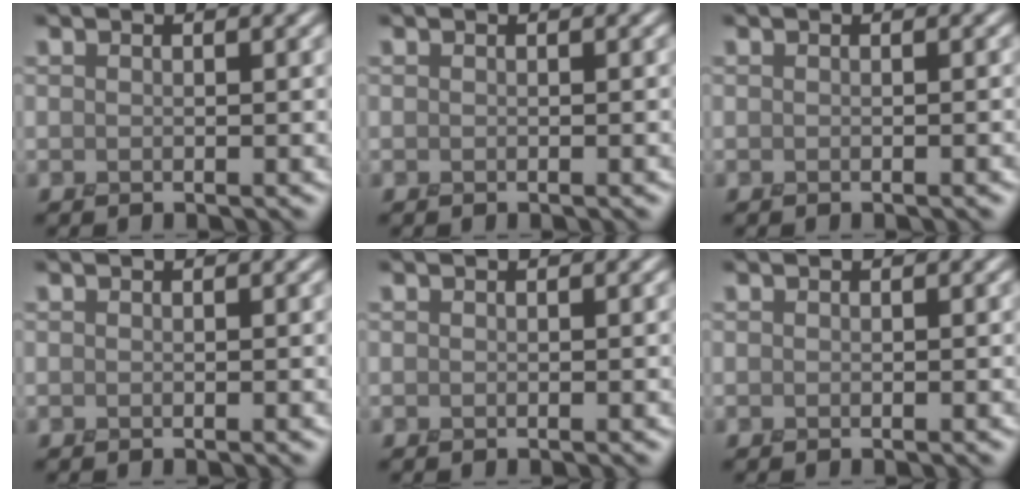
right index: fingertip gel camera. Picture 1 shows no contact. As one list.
[{"total": 0.0}, {"total": 0.7, "force": [-0.5, 0.2, 0.5], "torque": [-0.009, -0.004, -0.007]}, {"total": 0.0}, {"total": 0.0}, {"total": 0.0}]